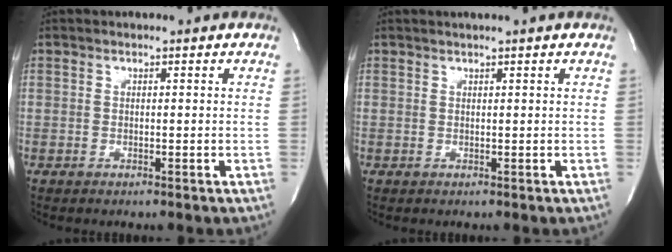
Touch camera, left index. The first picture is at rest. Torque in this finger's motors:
{"motor_torque": [0.16, -0.16, -0.06, 0.00]}